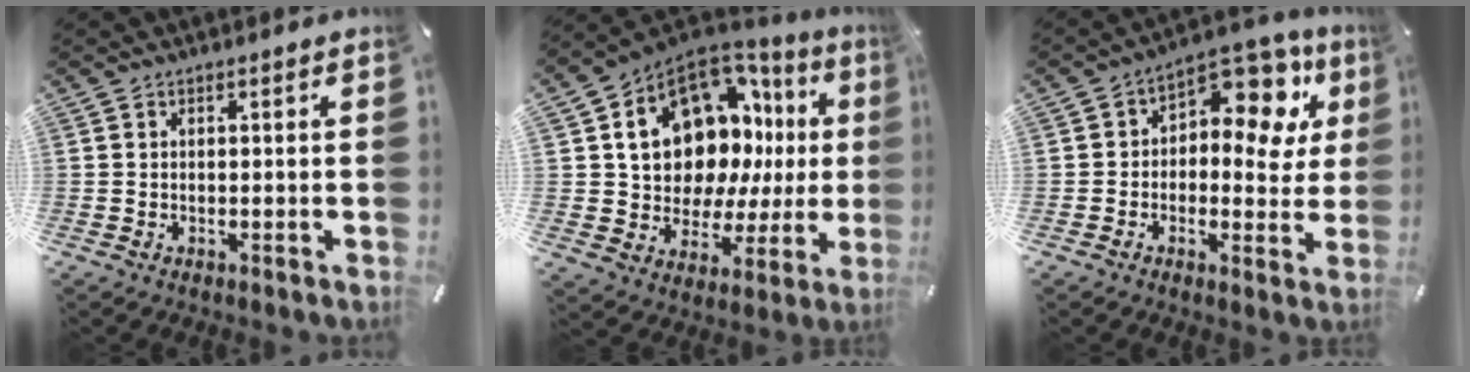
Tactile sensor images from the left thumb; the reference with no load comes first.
{"total": 17.9, "force": [6.9, 12.7, 10.6], "torque": [-0.167, -0.055, 0.135]}
{"total": 12.3, "force": [4.8, 7.7, 8.3], "torque": [-0.115, -0.036, 0.083]}